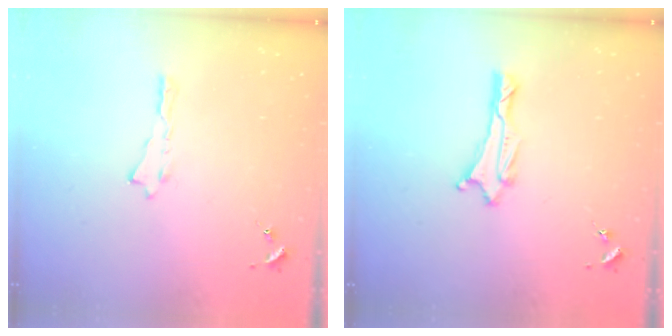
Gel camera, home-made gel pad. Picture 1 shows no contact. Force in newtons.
{"total": 1.1, "press": 1.1, "slide": 0.1}